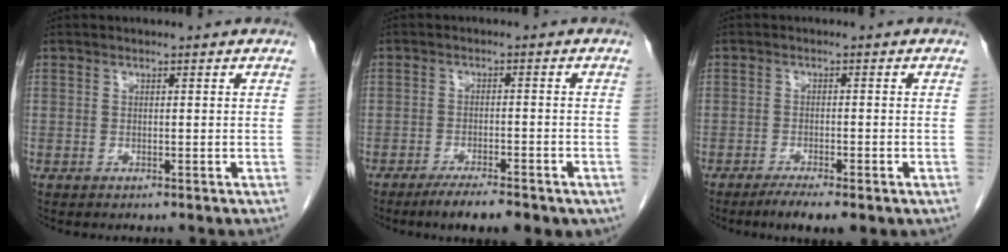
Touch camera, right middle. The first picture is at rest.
{"total": 7.7, "force": [-5.4, 1.9, 5.1], "torque": [-0.067, -0.010, -0.077]}
{"total": 4.8, "force": [-3.2, 0.9, 3.4], "torque": [-0.054, -0.009, -0.046]}